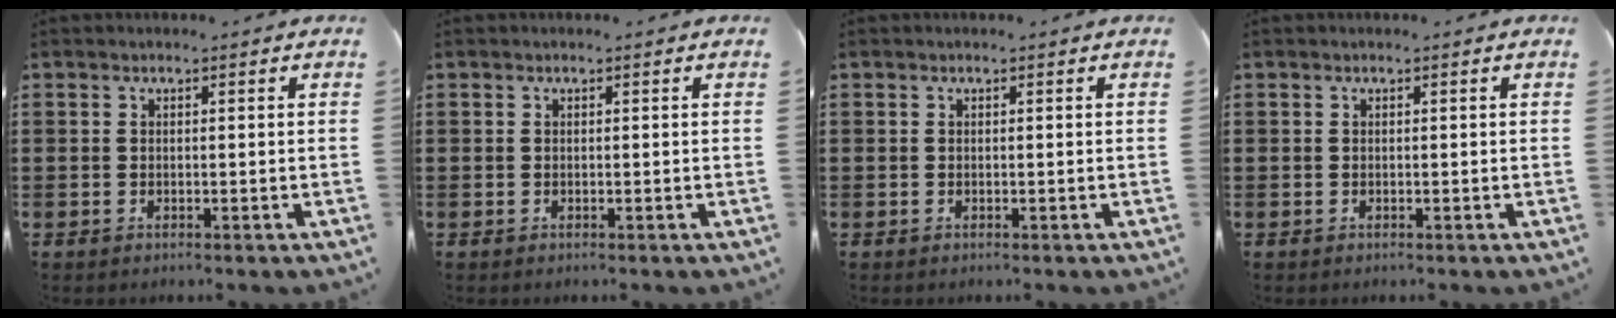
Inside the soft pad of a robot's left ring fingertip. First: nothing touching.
{"total": 0.0}
{"total": 0.0}
{"total": 0.0}